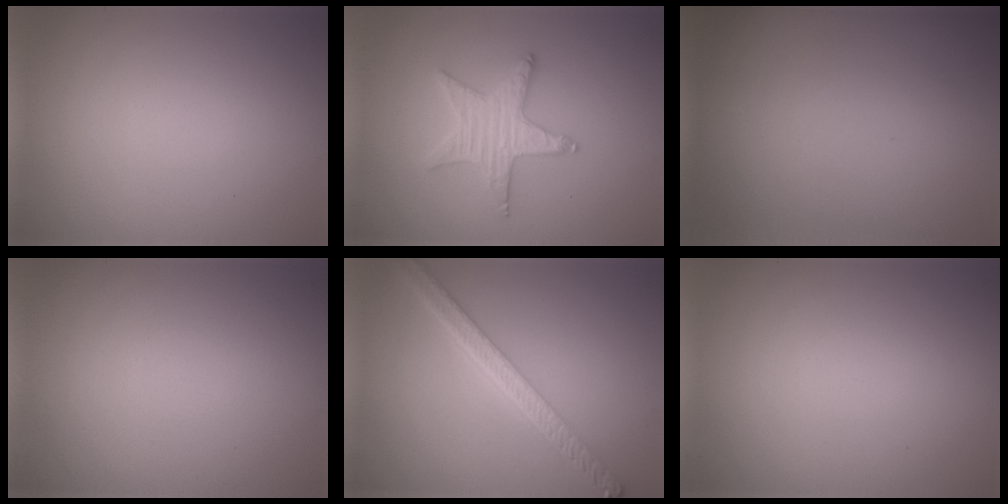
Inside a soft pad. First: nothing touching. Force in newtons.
{"total": 3.2, "press": 3.1, "slide": 0.3}
{"total": 0.0}
{"total": 0.0}
{"total": 4.7, "press": 3.7, "slide": 2.8}
{"total": 0.0}